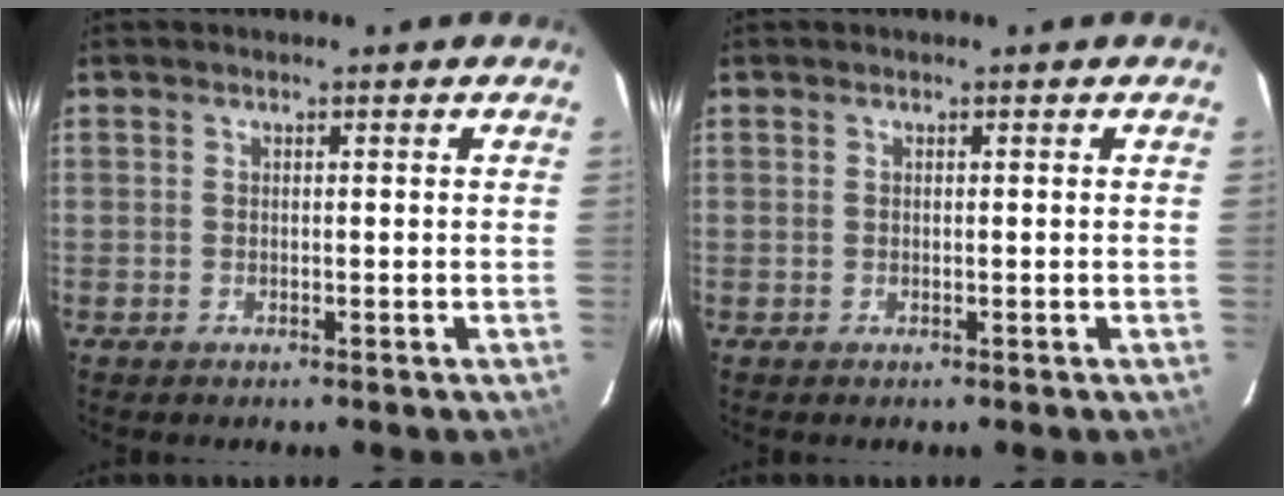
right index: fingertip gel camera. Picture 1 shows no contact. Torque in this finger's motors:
{"motor_torque": [0.04, 0.04, 0.00, 0.00]}